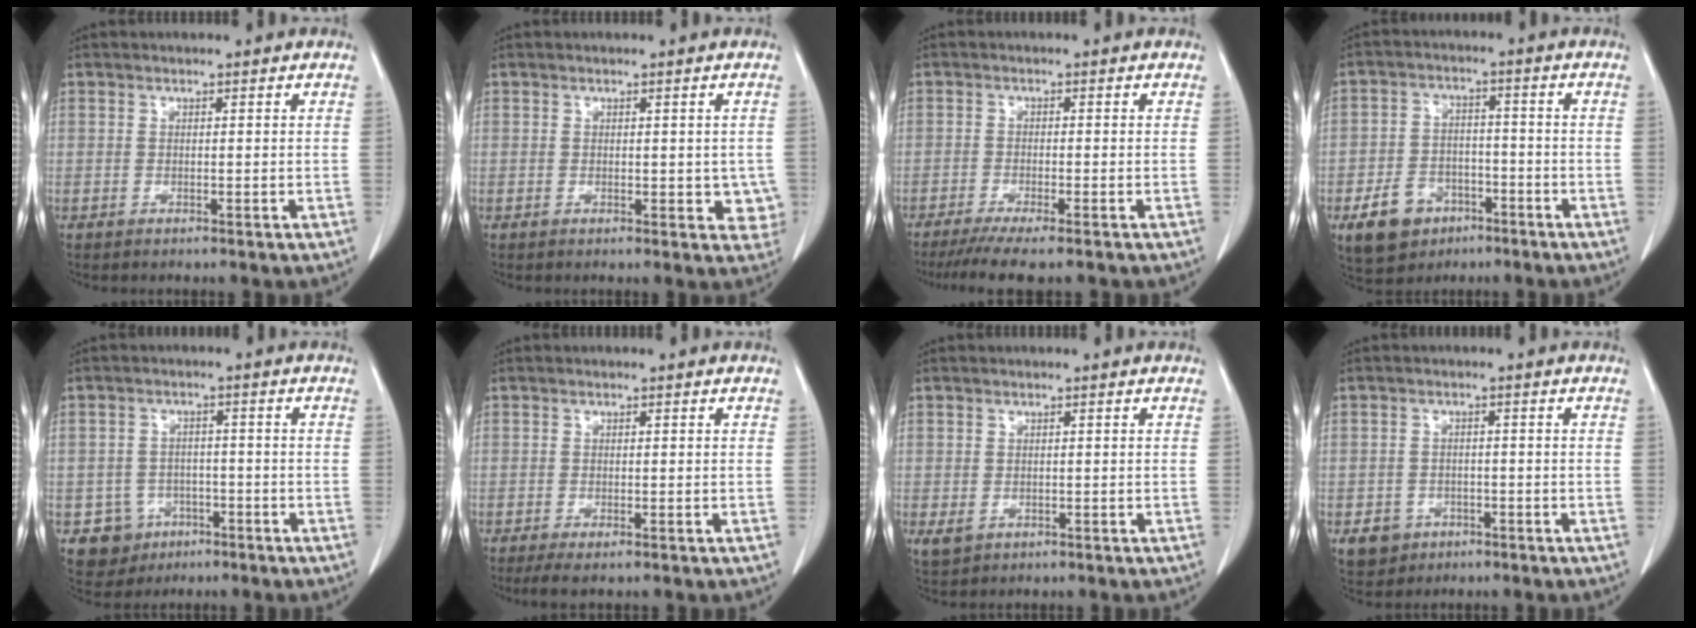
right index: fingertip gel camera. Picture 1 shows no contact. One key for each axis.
{"total": 3.9, "fx": -0.1, "fy": 2.2, "fz": 3.2, "tx": -0.015, "ty": -0.003, "tz": 0.000}
{"total": 7.0, "fx": -5.6, "fy": 0.1, "fz": 4.2, "tx": -0.061, "ty": -0.016, "tz": -0.089}
{"total": 8.1, "fx": -4.3, "fy": 6.0, "fz": 3.4, "tx": -0.072, "ty": 0.008, "tz": -0.063}
{"total": 5.8, "fx": -2.5, "fy": 5.2, "fz": 0.6, "tx": -0.009, "ty": 0.011, "tz": -0.031}
{"total": 2.4, "fx": -1.6, "fy": 0.5, "fz": 1.7, "tx": -0.031, "ty": -0.007, "tz": -0.026}
{"total": 2.0, "fx": -0.3, "fy": 1.8, "fz": 0.9, "tx": -0.018, "ty": -0.002, "tz": 0.007}
{"total": 4.0, "fx": -1.8, "fy": 3.5, "fz": 0.6, "tx": -0.006, "ty": 0.009, "tz": -0.021}